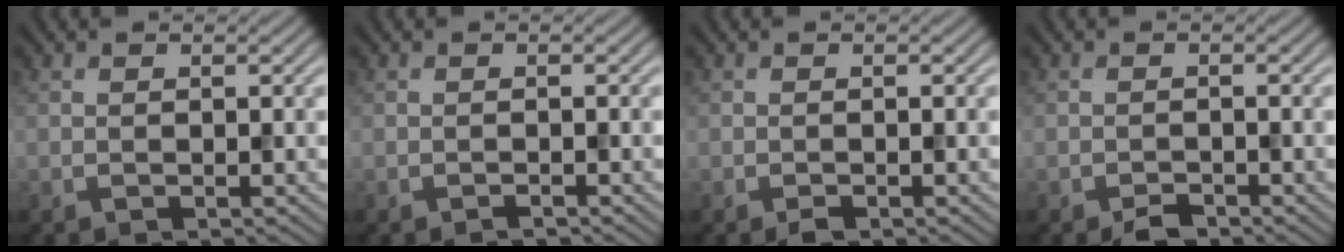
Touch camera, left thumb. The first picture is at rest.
{"total": 0.6, "force": [-0.6, 0.1, 0.2], "torque": [-0.001, 0.001, -0.010]}
{"total": 0.9, "force": [-0.6, 0.3, 0.5], "torque": [-0.006, -0.001, -0.010]}
{"total": 1.9, "force": [-1.5, 0.7, 0.9], "torque": [-0.014, -0.002, -0.030]}